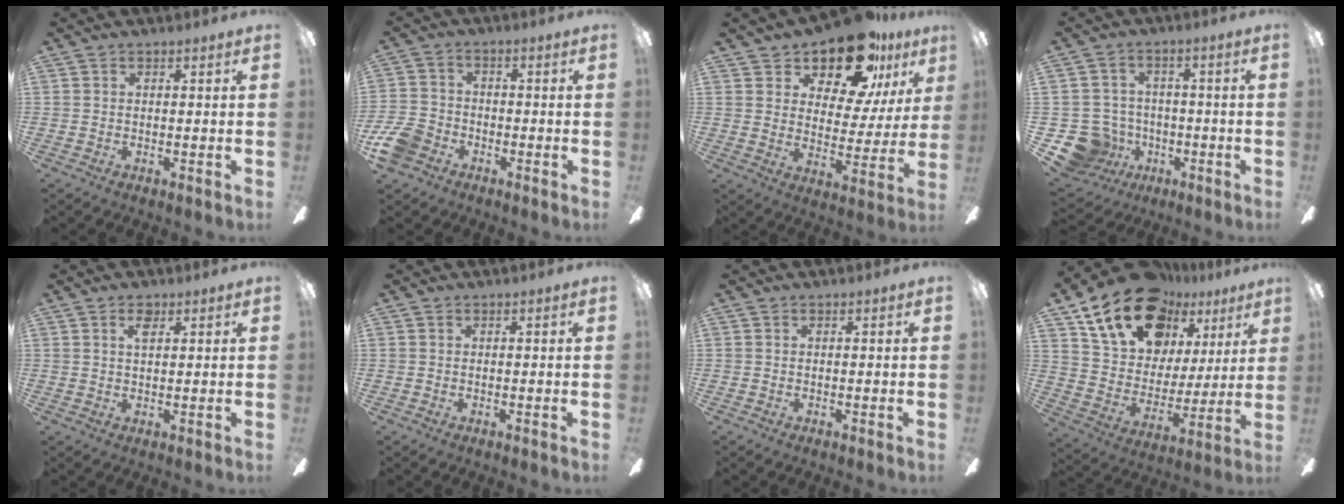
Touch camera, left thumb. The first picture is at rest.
{"total": 8.0, "force": [-4.3, 5.8, 3.4], "torque": [-0.087, 0.028, -0.084]}
{"total": 17.7, "force": [13.2, 7.7, 9.0], "torque": [-0.154, -0.079, 0.225]}
{"total": 11.1, "force": [-4.2, 9.7, 3.5], "torque": [-0.103, 0.026, -0.069]}
{"total": 3.2, "force": [1.7, 1.4, 2.3], "torque": [-0.035, -0.001, 0.026]}
{"total": 0.0}
{"total": 0.0}
{"total": 21.2, "force": [14.4, 12.3, 9.5], "torque": [-0.176, -0.077, 0.265]}